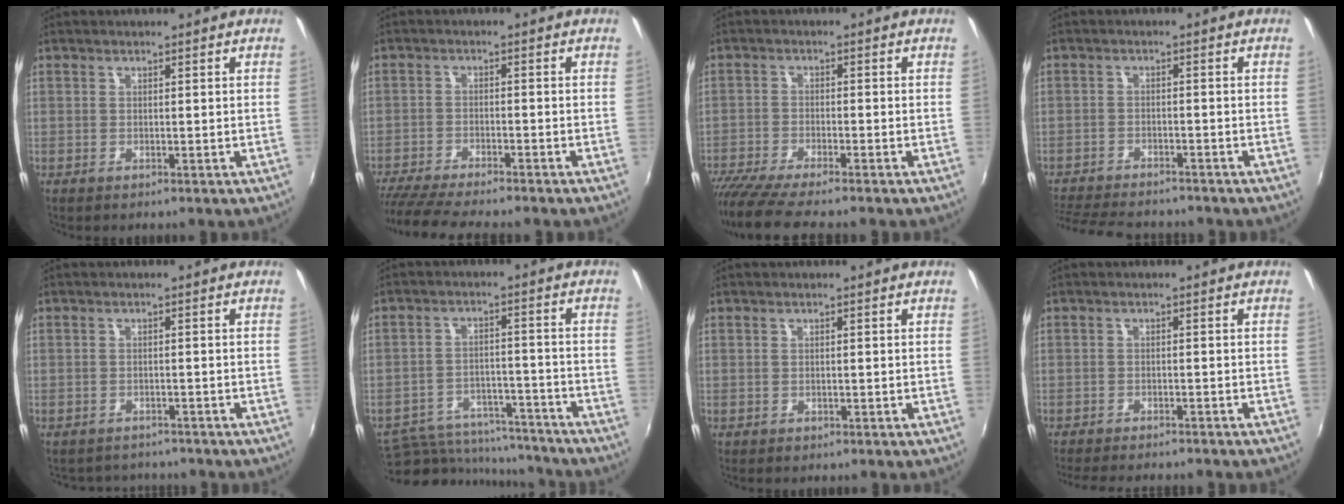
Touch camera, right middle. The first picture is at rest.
{"total": 11.7, "force": [-10.3, 1.2, 5.4], "torque": [-0.128, -0.031, -0.170]}
{"total": 9.8, "force": [-8.5, 0.5, 4.9], "torque": [-0.118, -0.041, -0.149]}
{"total": 12.6, "force": [-11.2, 3.4, 4.8], "torque": [-0.121, -0.018, -0.177]}
{"total": 5.2, "force": [-4.7, 2.1, 0.7], "torque": [-0.023, -0.009, -0.069]}
{"total": 15.9, "force": [-13.9, 6.0, 4.8], "torque": [-0.110, 0.010, -0.187]}
{"total": 0.6, "force": [-0.4, 0.4, 0.1], "torque": [-0.001, -0.003, -0.007]}
{"total": 8.8, "force": [-7.8, 1.5, 3.7], "torque": [-0.087, -0.018, -0.117]}